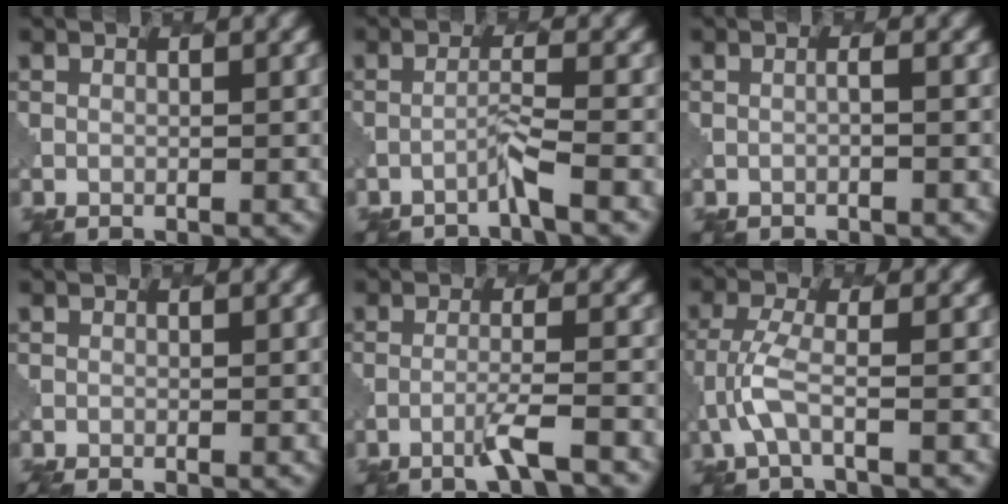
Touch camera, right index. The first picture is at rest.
{"total": 1.5, "force": [-1.0, -0.2, 1.2], "torque": [-0.013, 0.011, -0.027]}
{"total": 0.7, "force": [-0.2, 0.1, 0.6], "torque": [-0.003, 0.003, -0.009]}
{"total": 1.2, "force": [-0.9, 0.4, 0.7], "torque": [-0.001, 0.001, -0.011]}
{"total": 2.5, "force": [-1.5, 0.0, 2.0], "torque": [-0.033, 0.005, -0.037]}
{"total": 2.7, "force": [-1.0, 0.5, 2.4], "torque": [-0.058, 0.004, -0.027]}